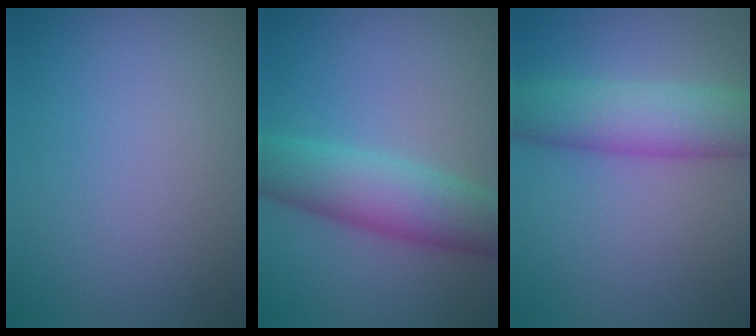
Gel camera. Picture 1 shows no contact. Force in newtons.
{"total": 7.3, "press": 7.3, "slide": 0.1}
{"total": 6.8, "press": 6.8, "slide": 0.2}